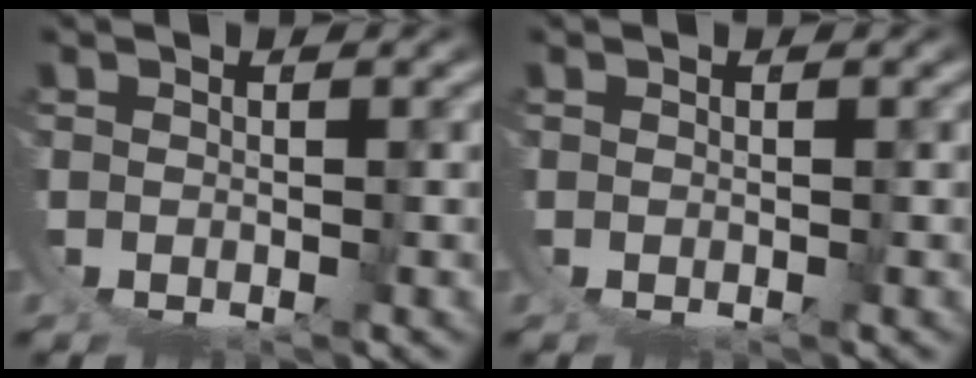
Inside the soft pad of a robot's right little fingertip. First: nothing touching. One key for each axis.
{"total": 0.0}